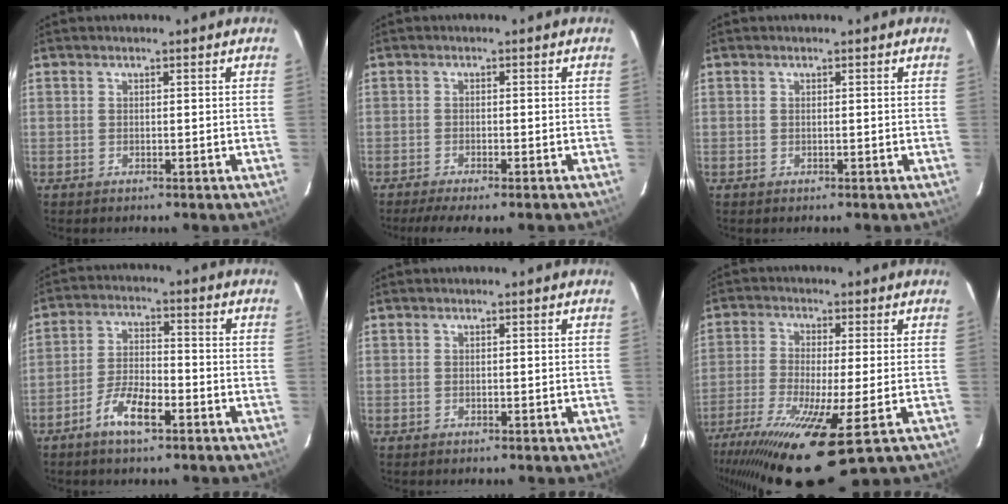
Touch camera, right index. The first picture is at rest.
{"total": 5.3, "force": [-4.3, 0.3, 3.0], "torque": [-0.065, -0.019, -0.070]}
{"total": 0.0}
{"total": 7.3, "force": [-4.5, 2.3, 5.3], "torque": [-0.115, 0.002, -0.083]}
{"total": 0.0}
{"total": 17.3, "force": [-9.4, 1.6, 14.4], "torque": [-0.292, -0.071, -0.165]}